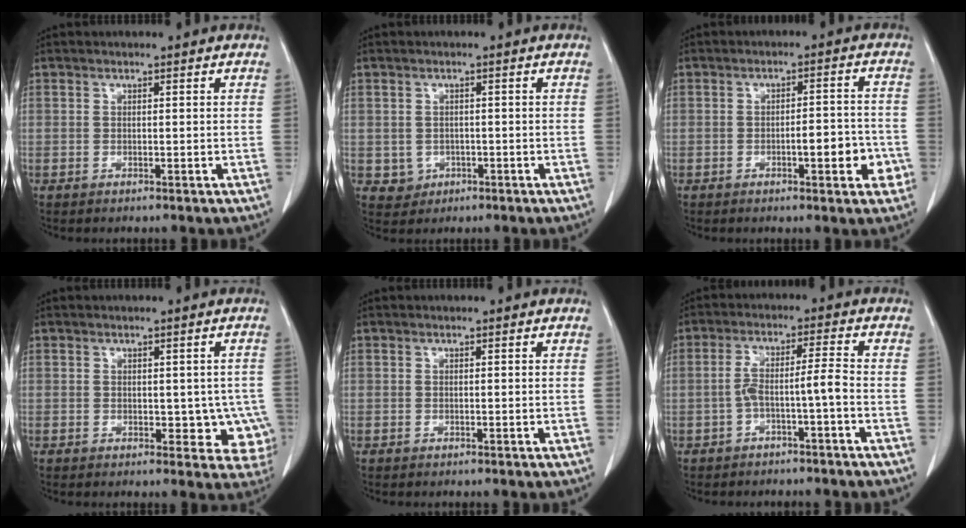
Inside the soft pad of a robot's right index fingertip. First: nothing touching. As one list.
[{"total": 2.9, "force": [-0.6, 2.8, 0.4], "torque": [-0.005, 0.004, 0.000]}, {"total": 6.1, "force": [-2.3, 1.7, 5.4], "torque": [-0.066, 0.013, -0.028]}, {"total": 5.6, "force": [-0.9, 3.7, 4.1], "torque": [-0.018, 0.009, -0.005]}, {"total": 0.0}, {"total": 4.7, "force": [-2.0, -0.1, 4.3], "torque": [-0.085, 0.021, -0.031]}]